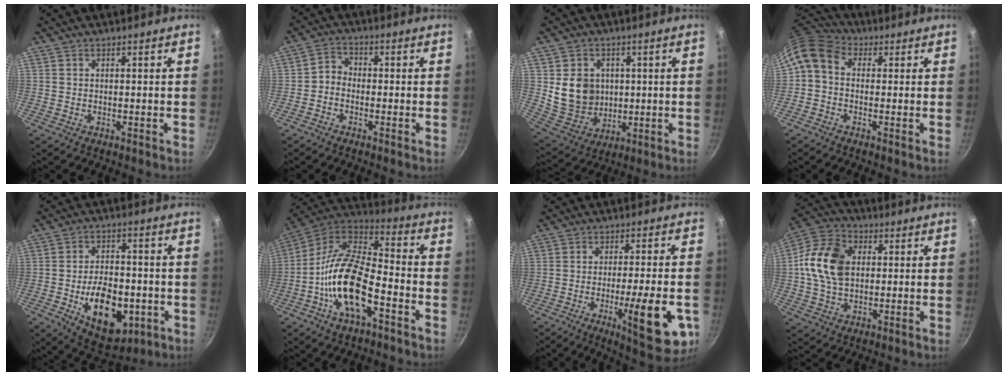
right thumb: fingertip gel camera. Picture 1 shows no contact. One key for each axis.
{"total": 3.0, "fx": -1.3, "fy": 2.3, "fz": 1.3, "tx": -0.020, "ty": 0.023, "tz": -0.035}
{"total": 11.7, "fx": 1.4, "fy": 10.0, "fz": 6.0, "tx": -0.078, "ty": -0.011, "tz": 0.044}
{"total": 7.7, "fx": 0.5, "fy": 5.9, "fz": 4.9, "tx": -0.097, "ty": 0.030, "tz": -0.011}
{"total": 16.0, "fx": -4.3, "fy": 9.6, "fz": 12.0, "tx": -0.149, "ty": 0.011, "tz": -0.053}
{"total": 18.8, "fx": -6.7, "fy": 8.6, "fz": 15.3, "tx": -0.276, "ty": 0.051, "tz": -0.143}
{"total": 15.2, "fx": -4.9, "fy": 3.6, "fz": 13.9, "tx": -0.173, "ty": 0.008, "tz": -0.064}
{"total": 13.9, "fx": 1.6, "fy": 9.9, "fz": 9.6, "tx": -0.161, "ty": 0.015, "tz": 0.014}